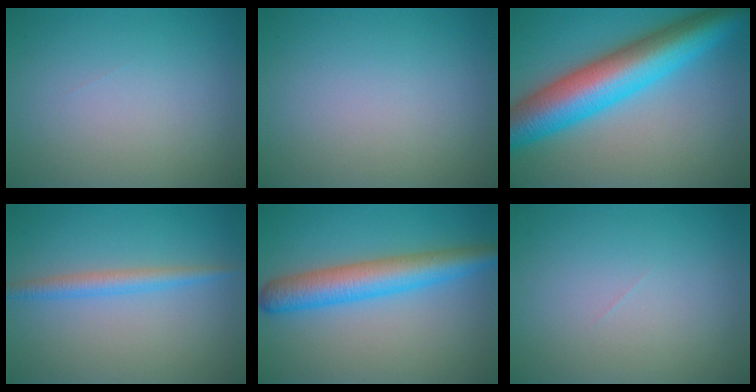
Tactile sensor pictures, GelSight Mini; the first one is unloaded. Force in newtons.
{"total": 0.0}
{"total": 11.1, "press": 11.1, "slide": 0.2}
{"total": 2.2, "press": 2.2, "slide": 0.1}
{"total": 5.8, "press": 5.8, "slide": 0.1}
{"total": 0.0}